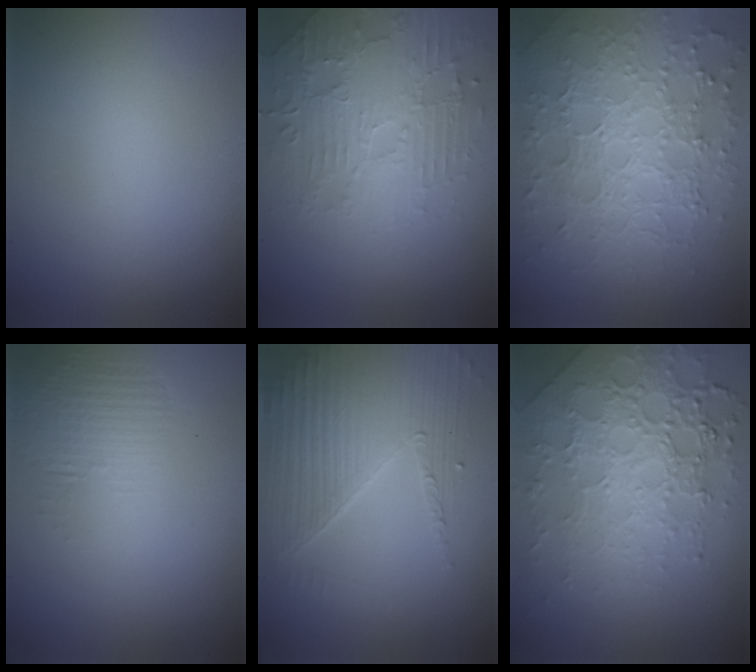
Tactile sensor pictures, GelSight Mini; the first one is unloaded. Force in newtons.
{"total": 4.6, "press": 3.8, "slide": 2.5}
{"total": 7.7, "press": 5.4, "slide": 5.5}
{"total": 1.2, "press": 0.1, "slide": 1.2}
{"total": 4.4, "press": 3.9, "slide": 2.2}
{"total": 8.0, "press": 5.6, "slide": 5.8}